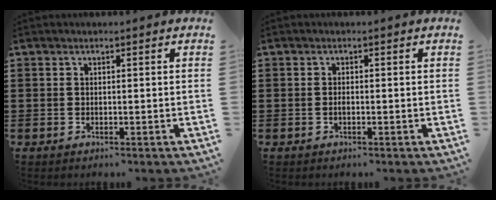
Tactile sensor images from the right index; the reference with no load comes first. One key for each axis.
{"total": 0.7, "fx": -0.1, "fy": 0.3, "fz": 0.6, "tx": -0.014, "ty": -0.002, "tz": -0.001}